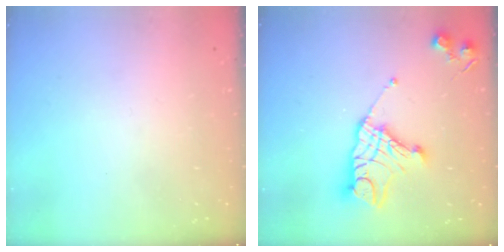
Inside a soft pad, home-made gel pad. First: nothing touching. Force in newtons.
{"total": 14.2, "press": 14.2, "slide": 1.0}